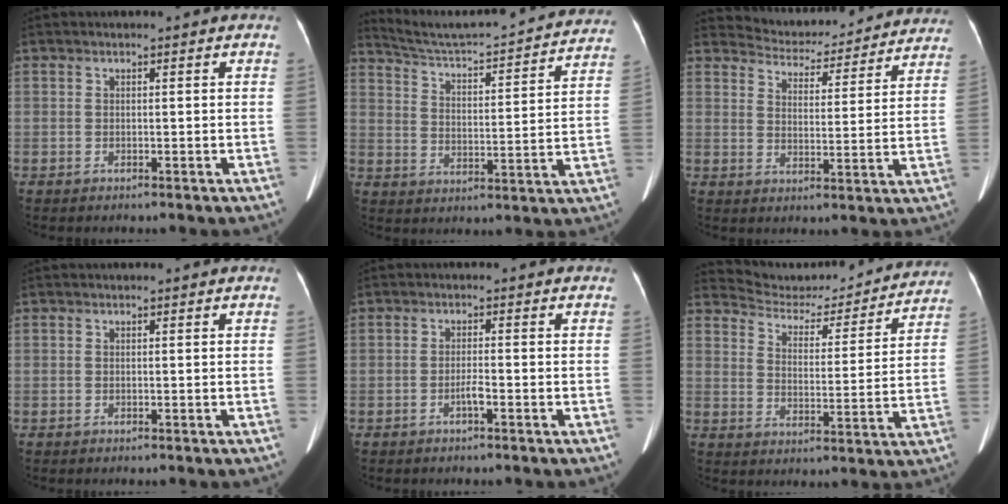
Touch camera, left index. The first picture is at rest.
{"total": 25.3, "force": [23.7, 2.3, 8.6], "torque": [-0.130, -0.040, 0.307]}
{"total": 18.1, "force": [17.3, 4.1, 3.1], "torque": [-0.029, -0.013, 0.213]}
{"total": 0.0}
{"total": 1.6, "force": [-1.1, 0.0, 1.2], "torque": [-0.025, -0.002, -0.021]}
{"total": 17.2, "force": [16.7, 3.1, 3.1], "torque": [-0.036, -0.020, 0.218]}